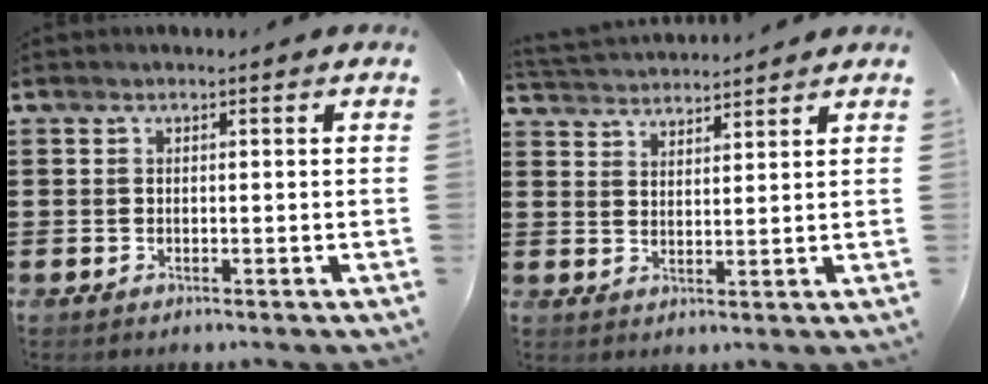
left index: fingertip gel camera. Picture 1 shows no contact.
{"total": 2.9, "force": [2.9, 0.2, -0.2], "torque": [-0.008, -0.010, 0.053]}